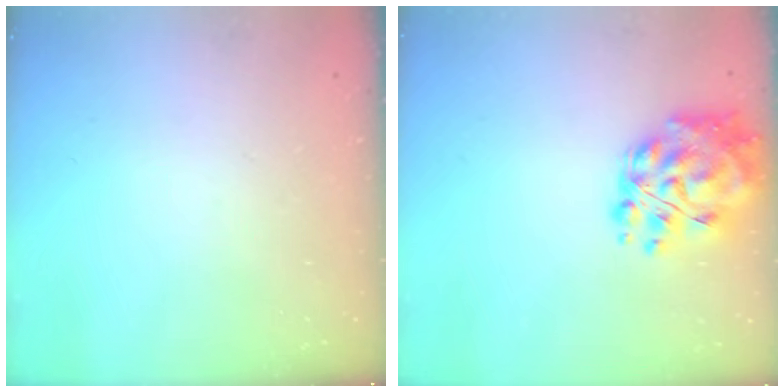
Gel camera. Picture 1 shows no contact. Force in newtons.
{"total": 14.5, "press": 13.7, "slide": 4.7}